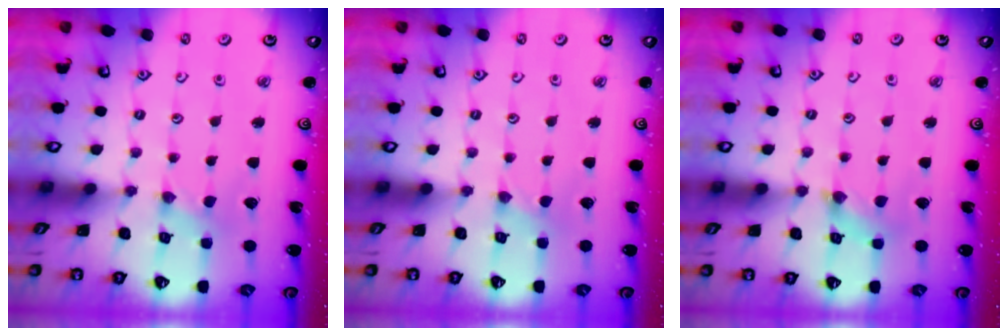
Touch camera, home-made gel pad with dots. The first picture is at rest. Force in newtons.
{"total": 0.0}
{"total": 1.7, "press": 1.7, "slide": 0.3}